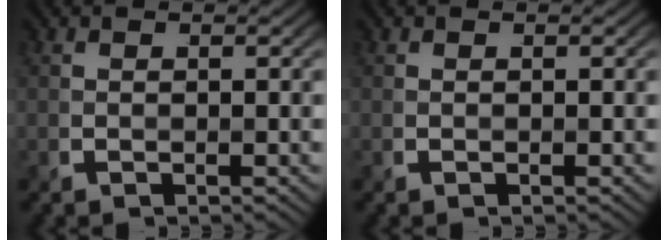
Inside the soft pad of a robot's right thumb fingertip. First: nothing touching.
{"total": 0.0}